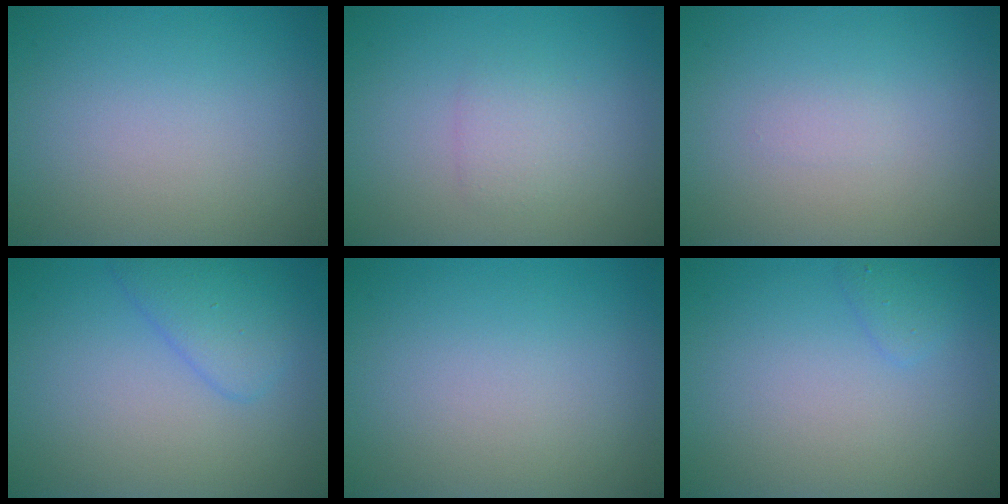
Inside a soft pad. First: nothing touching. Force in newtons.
{"total": 1.4, "press": 1.4, "slide": 0.0}
{"total": 0.5, "press": 0.5, "slide": 0.0}
{"total": 2.9, "press": 2.9, "slide": 0.3}
{"total": 0.0}
{"total": 1.1, "press": 1.1, "slide": 0.0}